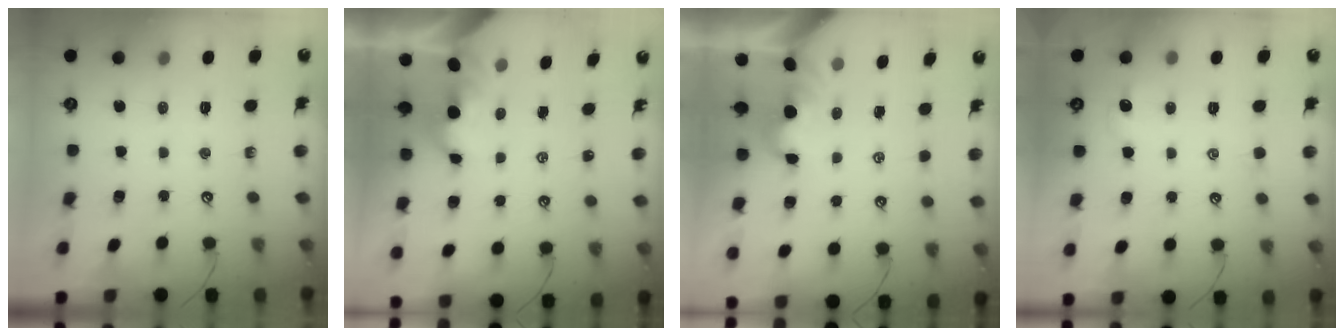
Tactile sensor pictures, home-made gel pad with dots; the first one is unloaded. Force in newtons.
{"total": 1.8, "press": 1.7, "slide": 0.4}
{"total": 1.1, "press": 1.1, "slide": 0.4}
{"total": 0.5, "press": 0.2, "slide": 0.5}